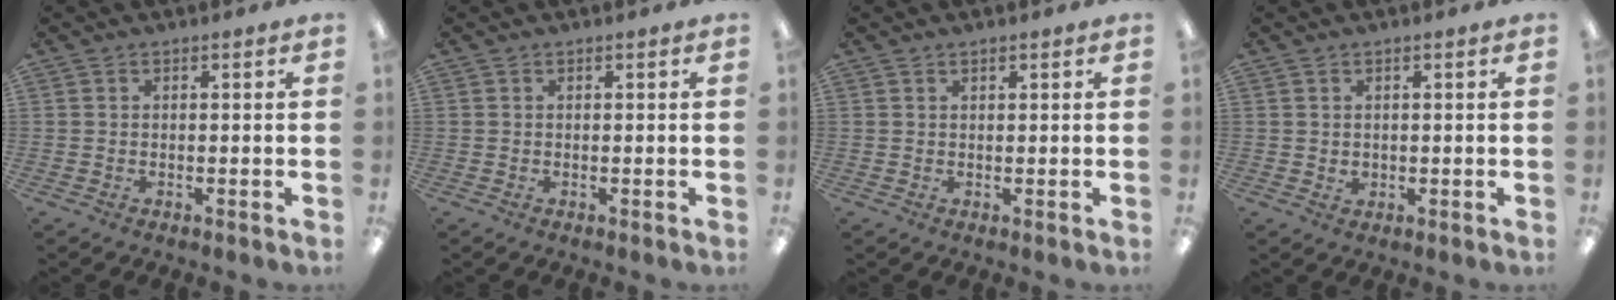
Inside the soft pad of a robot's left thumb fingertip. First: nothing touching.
{"total": 0.0}
{"total": 0.6, "force": [0.6, 0.2, 0.3], "torque": [-0.006, 0.001, 0.010]}
{"total": 1.3, "force": [0.6, 1.1, 0.4], "torque": [-0.001, 0.000, 0.009]}